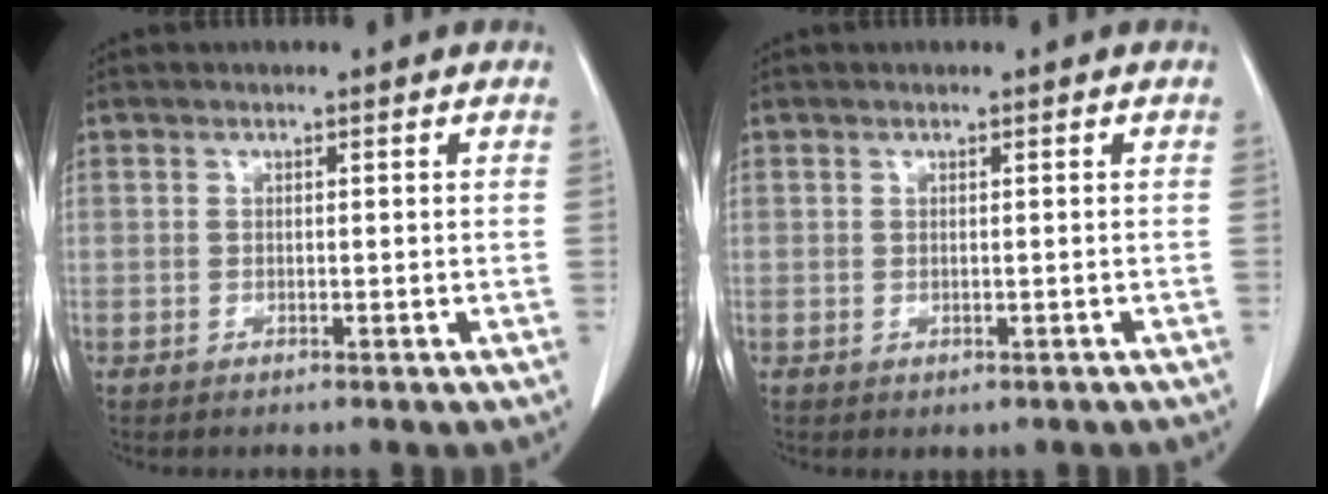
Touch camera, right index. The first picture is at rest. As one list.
[{"total": 1.0, "force": [-0.5, 0.8, 0.3], "torque": [-0.004, 0.004, -0.001]}]